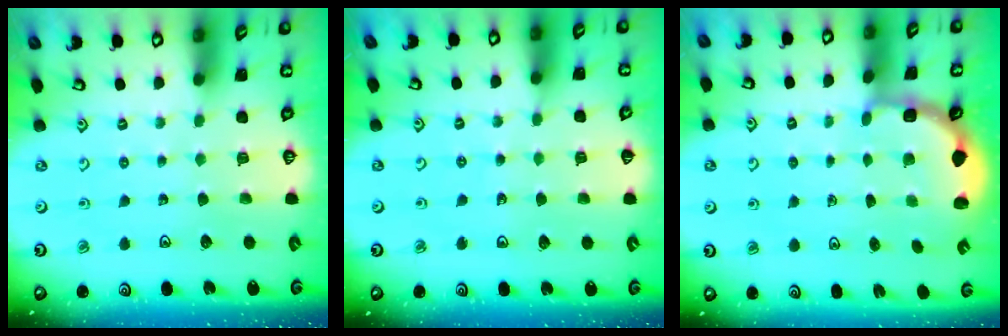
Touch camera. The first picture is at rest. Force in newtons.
{"total": 3.7, "press": 2.8, "slide": 2.3}
{"total": 2.7, "press": 2.3, "slide": 1.4}